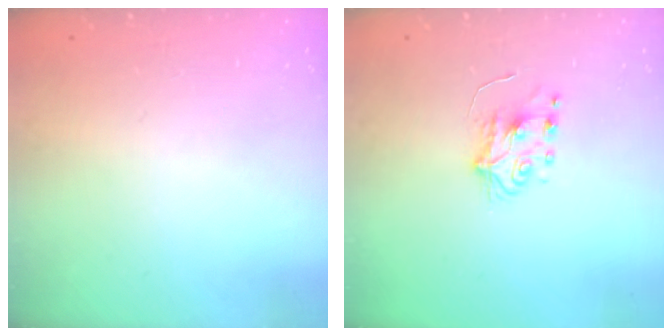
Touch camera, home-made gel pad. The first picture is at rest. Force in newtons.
{"total": 5.9, "press": 5.8, "slide": 0.7}